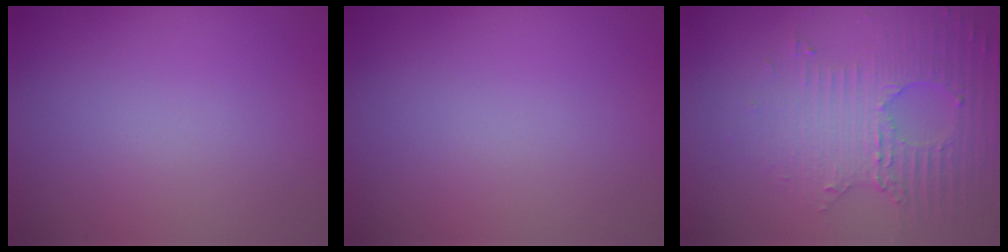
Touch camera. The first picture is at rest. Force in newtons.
{"total": 0.0}
{"total": 4.5, "press": 3.1, "slide": 3.2}